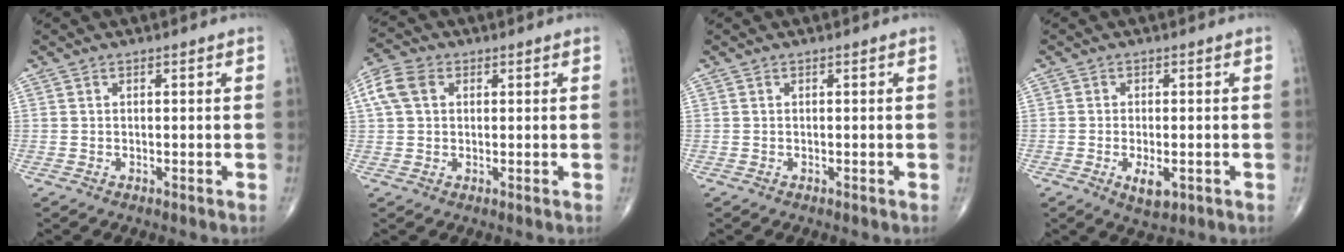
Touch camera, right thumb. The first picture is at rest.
{"total": 6.7, "force": [1.9, 4.8, 4.3], "torque": [-0.095, 0.019, 0.034]}
{"total": 0.0}
{"total": 4.2, "force": [-1.4, 1.9, 3.5], "torque": [-0.058, -0.006, -0.018]}